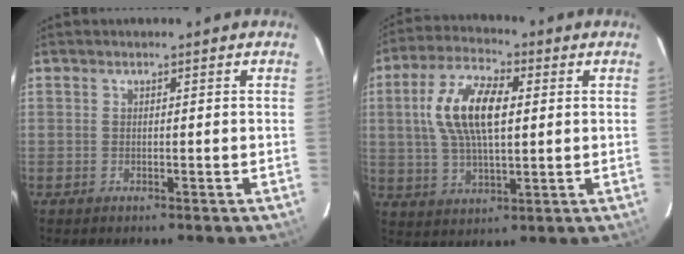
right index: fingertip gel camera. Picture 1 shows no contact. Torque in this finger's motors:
{"motor_torque": [0.64, -0.07, 0.46, 0.21]}